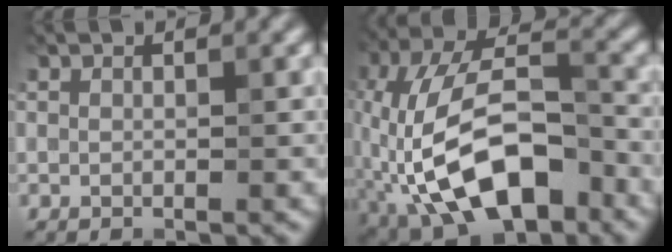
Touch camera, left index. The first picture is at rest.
{"total": 13.2, "force": [-5.5, 6.3, 10.2], "torque": [-0.193, 0.001, -0.101]}